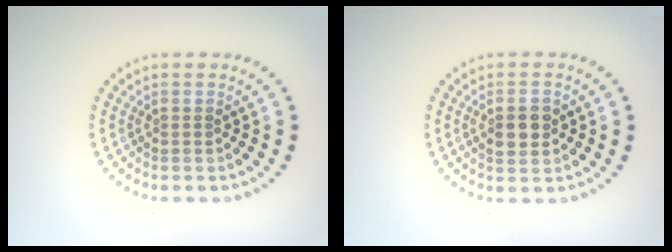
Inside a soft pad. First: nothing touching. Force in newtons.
{"total": 2.9, "press": 2.9, "slide": 0.1}